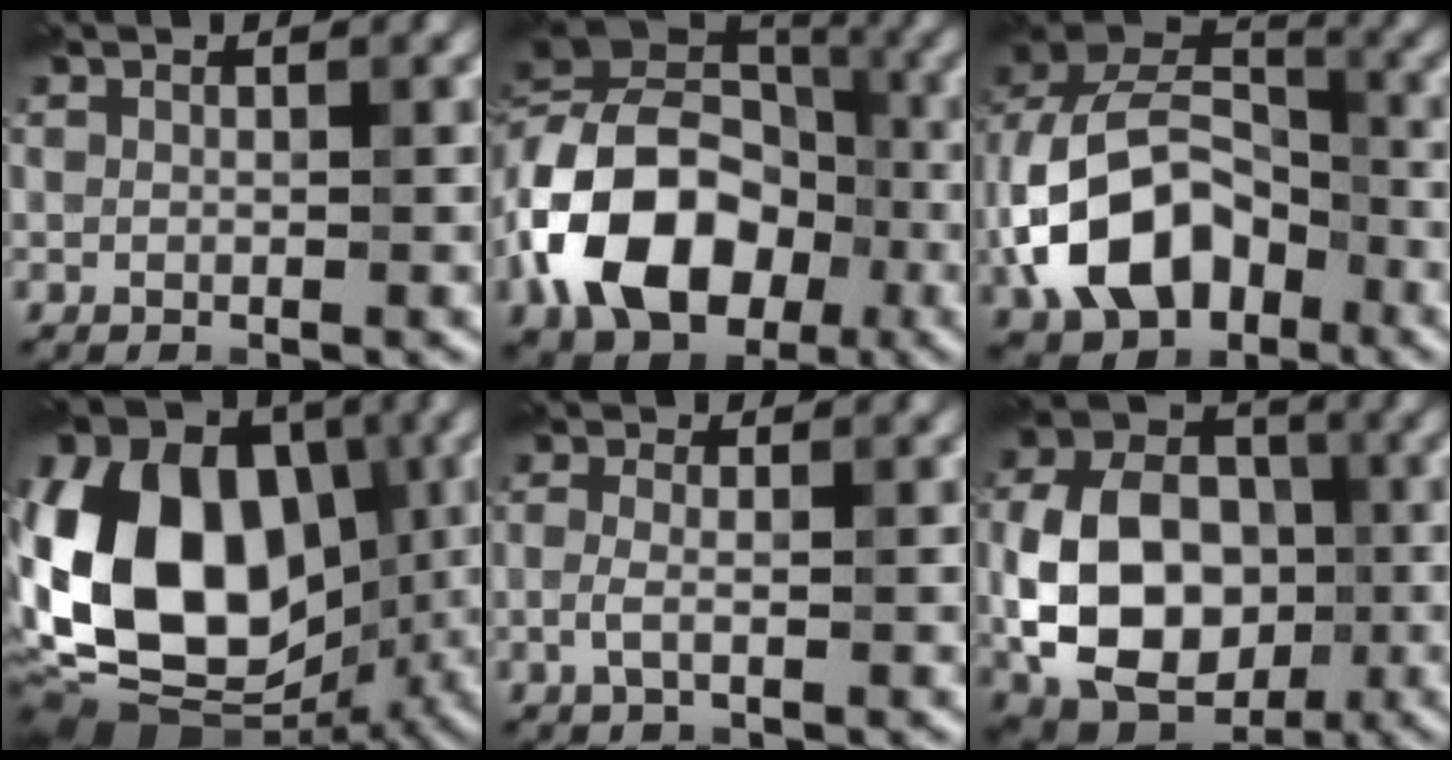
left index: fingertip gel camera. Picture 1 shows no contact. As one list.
[{"total": 14.3, "force": [-4.5, 10.1, 9.1], "torque": [-0.184, 0.006, -0.097]}, {"total": 12.0, "force": [-4.5, 7.8, 7.9], "torque": [-0.165, 0.009, -0.093]}, {"total": 18.3, "force": [-0.9, 12.8, 13.0], "torque": [-0.241, 0.010, -0.015]}, {"total": 1.4, "force": [-0.6, 0.3, 1.2], "torque": [-0.037, 0.004, -0.015]}, {"total": 11.5, "force": [-2.6, 8.1, 7.7], "torque": [-0.146, 0.000, -0.050]}]